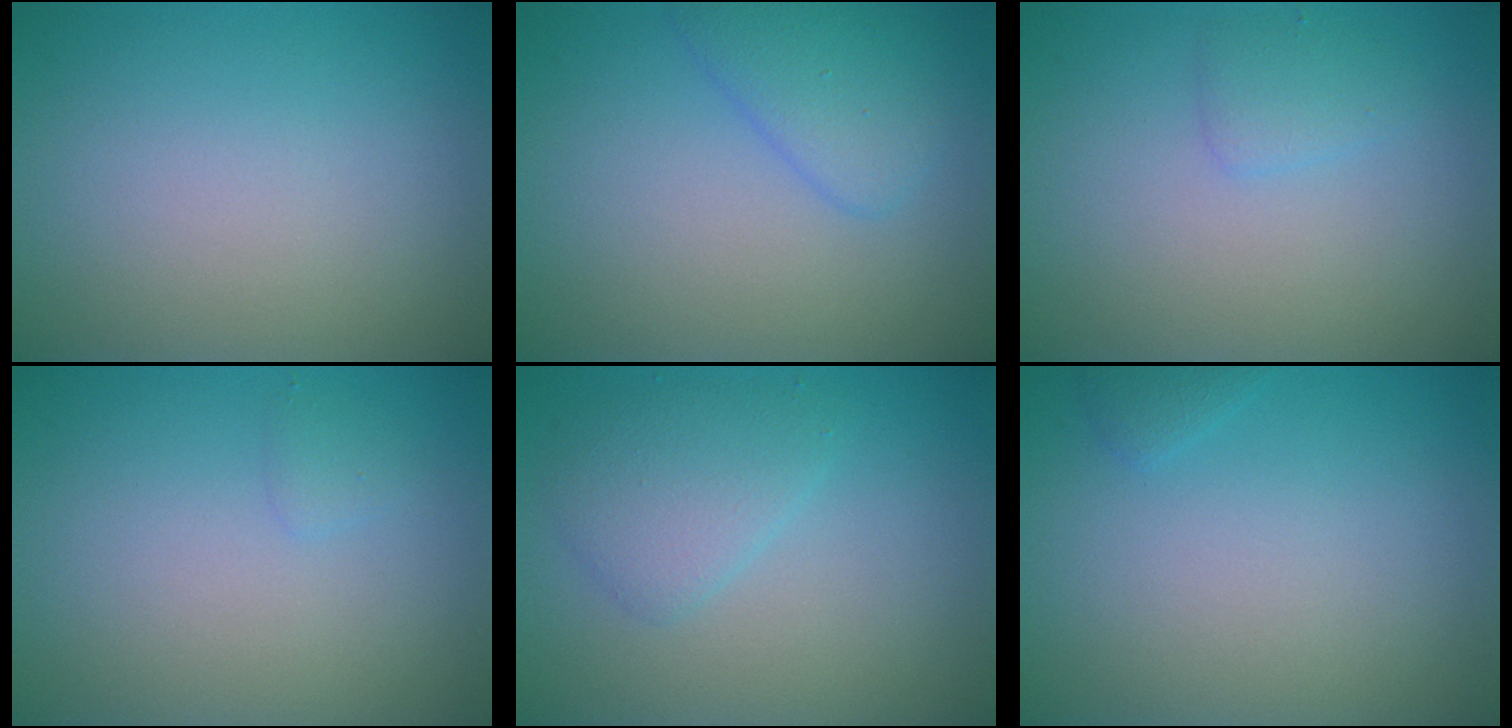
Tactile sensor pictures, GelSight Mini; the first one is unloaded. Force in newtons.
{"total": 2.9, "press": 2.9, "slide": 0.3}
{"total": 1.3, "press": 1.3, "slide": 0.0}
{"total": 0.7, "press": 0.7, "slide": 0.0}
{"total": 2.6, "press": 2.6, "slide": 0.1}
{"total": 0.7, "press": 0.7, "slide": 0.1}